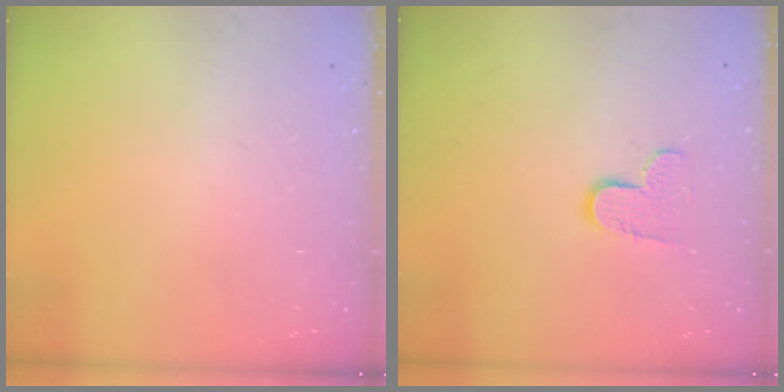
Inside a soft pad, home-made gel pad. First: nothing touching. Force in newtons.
{"total": 7.2, "press": 7.2, "slide": 0.4}